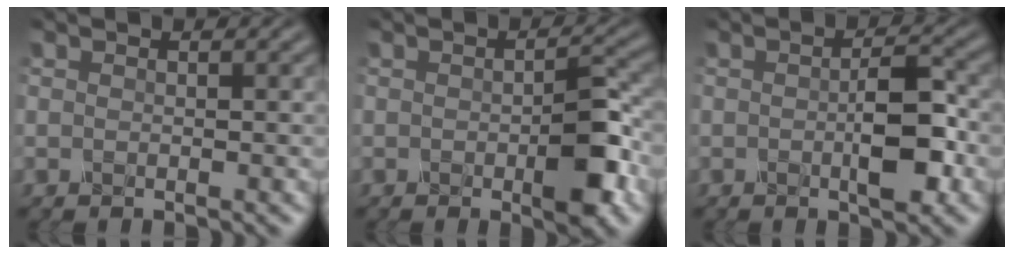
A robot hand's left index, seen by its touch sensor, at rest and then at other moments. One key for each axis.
{"total": 4.6, "fx": -1.6, "fy": 1.2, "fz": 4.1, "tx": -0.071, "ty": 0.003, "tz": -0.026}
{"total": 4.0, "fx": -0.9, "fy": 0.9, "fz": 3.8, "tx": -0.071, "ty": 0.008, "tz": -0.015}